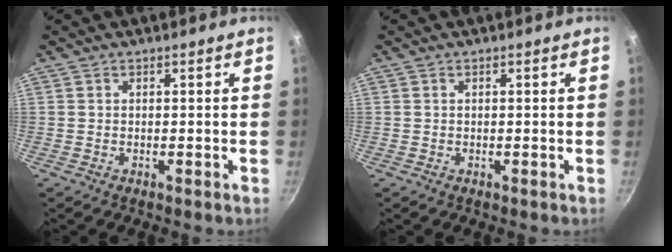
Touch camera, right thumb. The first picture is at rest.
{"total": 0.0}